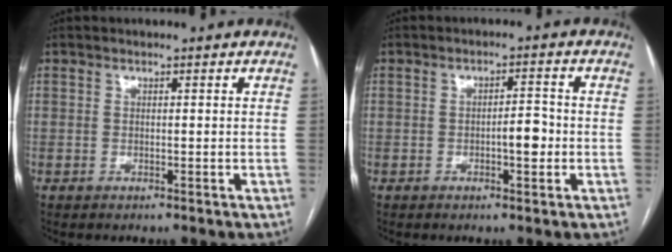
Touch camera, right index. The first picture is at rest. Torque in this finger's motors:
{"motor_torque": [0.43, -0.18, 0.20, 0.06]}